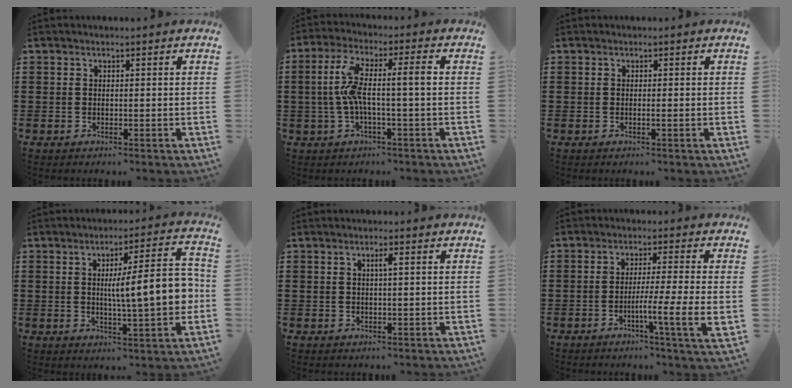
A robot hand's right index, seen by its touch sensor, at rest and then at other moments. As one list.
[{"total": 7.2, "force": [-0.5, 1.0, 7.1], "torque": [-0.143, 0.002, -0.021]}, {"total": 0.5, "force": [-0.2, -0.1, 0.5], "torque": [-0.007, -0.005, -0.002]}, {"total": 11.7, "force": [0.0, 2.3, 11.5], "torque": [-0.170, -0.009, -0.008]}, {"total": 1.4, "force": [0.3, 0.0, 1.4], "torque": [-0.025, 0.001, 0.003]}, {"total": 7.3, "force": [-2.1, -0.5, 7.0], "torque": [-0.120, -0.016, -0.036]}]